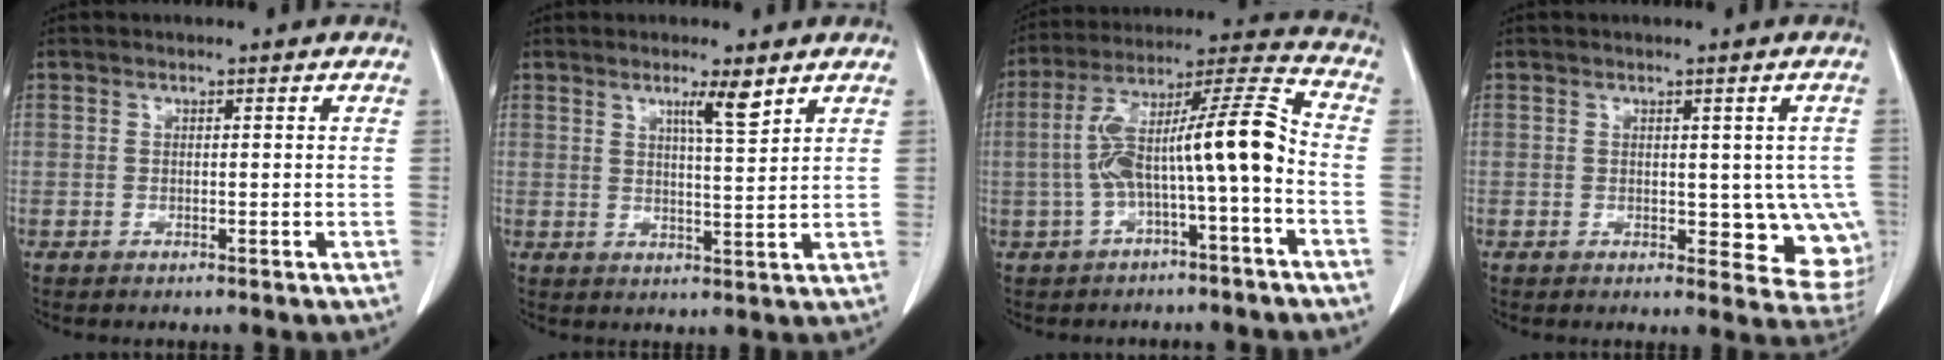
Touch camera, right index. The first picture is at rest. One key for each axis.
{"total": 4.3, "fx": 2.8, "fy": 0.0, "fz": 3.3, "tx": -0.058, "ty": -0.003, "tz": 0.049}
{"total": 13.4, "fx": -2.5, "fy": 1.3, "fz": 13.1, "tx": -0.229, "ty": 0.047, "tz": -0.039}
{"total": 7.5, "fx": -0.5, "fy": 4.4, "fz": 6.1, "tx": -0.044, "ty": -0.002, "tz": 0.003}